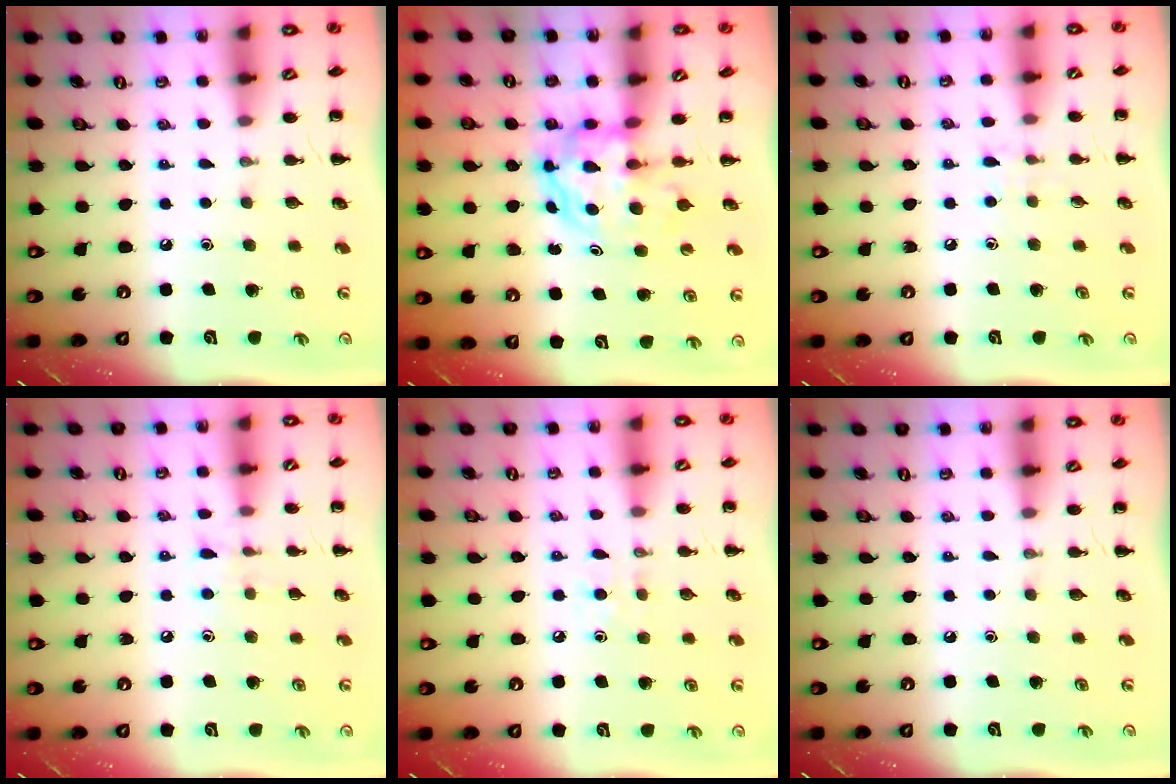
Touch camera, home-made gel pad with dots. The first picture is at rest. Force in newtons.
{"total": 5.0, "press": 4.9, "slide": 1.2}
{"total": 4.4, "press": 4.0, "slide": 1.7}
{"total": 7.0, "press": 6.7, "slide": 2.0}
{"total": 5.3, "press": 4.9, "slide": 1.8}
{"total": 0.0}